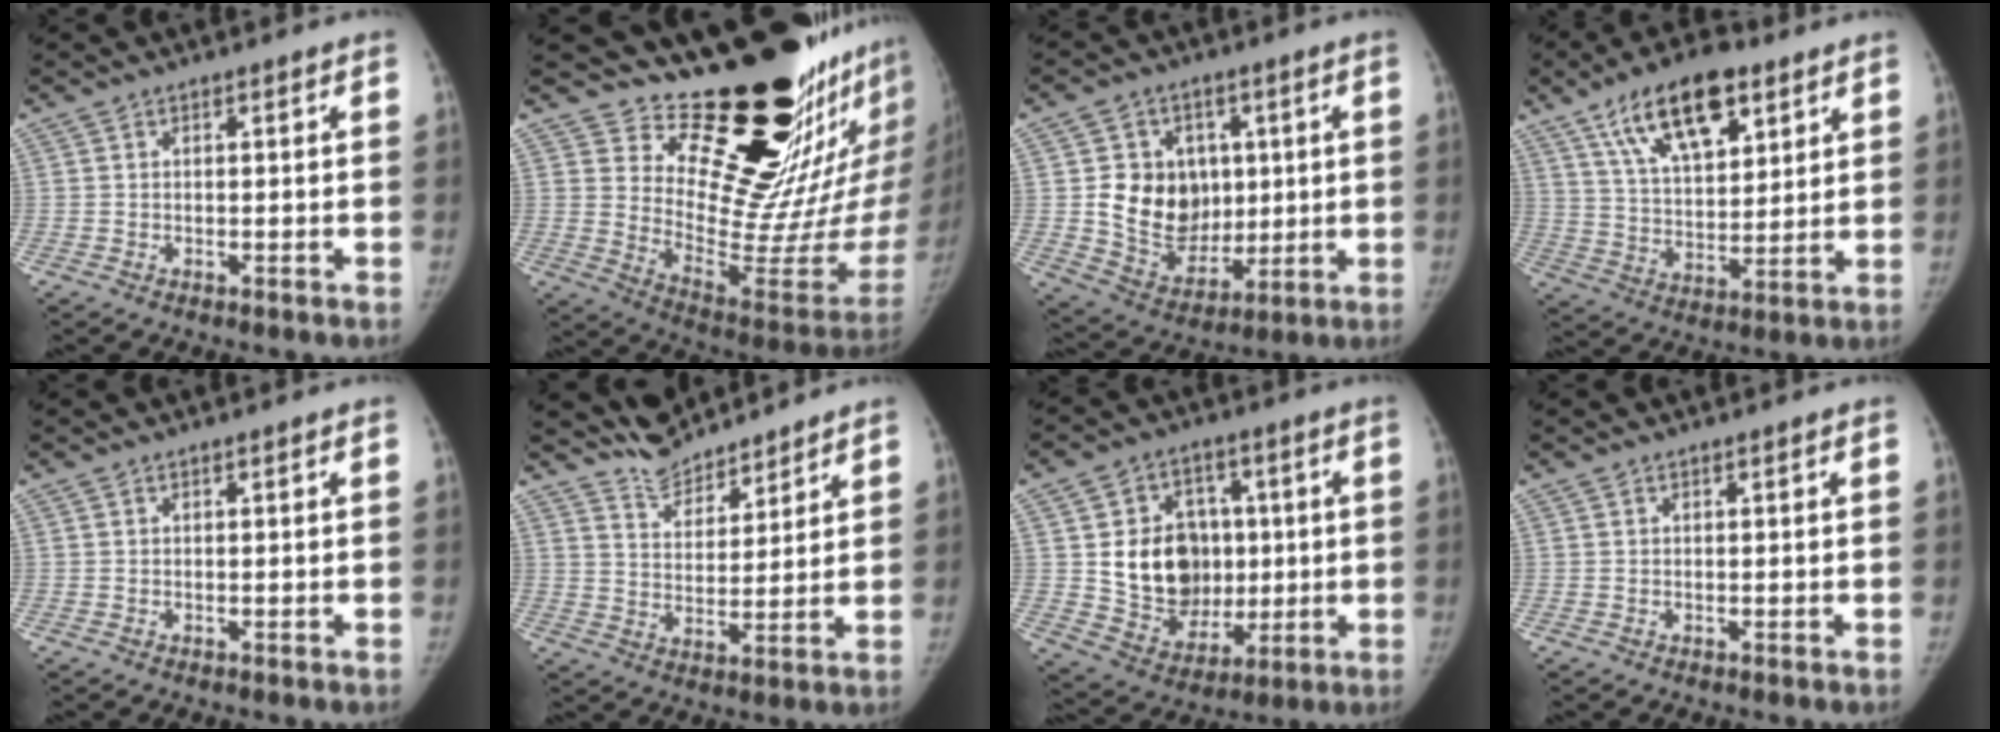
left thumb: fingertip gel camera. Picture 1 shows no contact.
{"total": 23.4, "force": [16.9, 7.0, 14.6], "torque": [-0.155, -0.158, 0.260]}
{"total": 13.7, "force": [1.9, 11.4, 7.4], "torque": [-0.075, -0.013, 0.052]}
{"total": 17.3, "force": [9.5, 8.0, 12.0], "torque": [-0.163, -0.032, 0.168]}
{"total": 0.0}
{"total": 7.7, "force": [7.3, 2.2, 0.4], "torque": [0.010, -0.047, 0.142]}
{"total": 15.7, "force": [1.2, 12.8, 9.0], "torque": [-0.096, -0.004, 0.040]}
{"total": 0.0}